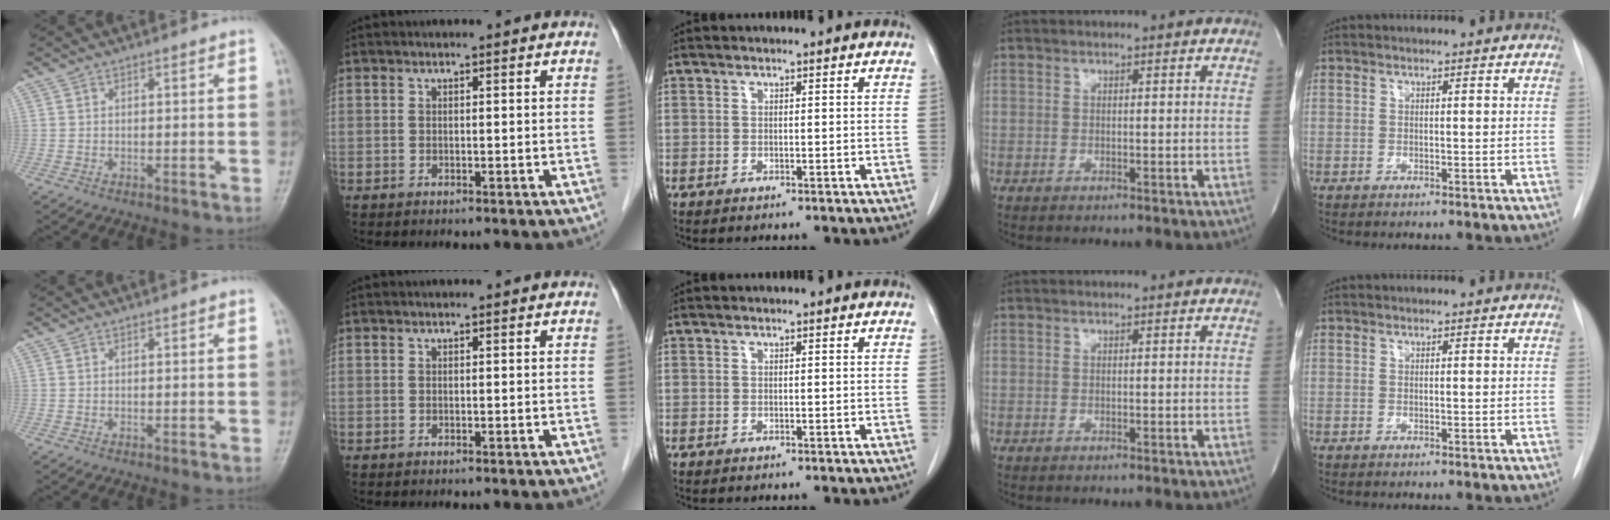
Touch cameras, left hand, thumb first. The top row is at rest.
{}